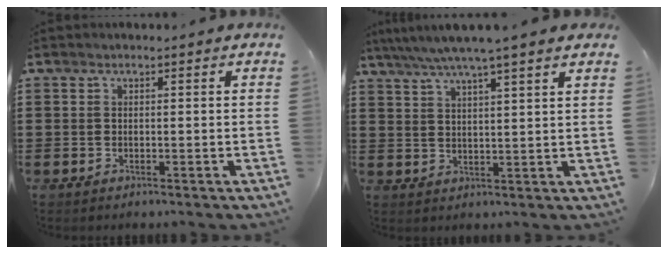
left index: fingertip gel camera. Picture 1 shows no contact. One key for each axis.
{"total": 5.3, "fx": 4.4, "fy": -0.4, "fz": 3.0, "tx": -0.071, "ty": -0.016, "tz": 0.075}